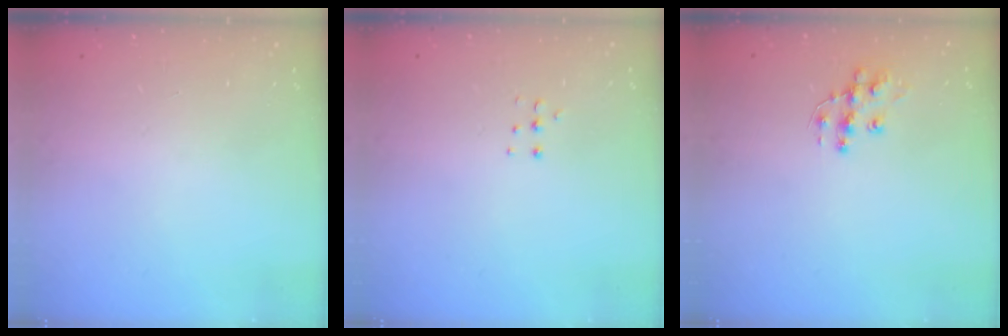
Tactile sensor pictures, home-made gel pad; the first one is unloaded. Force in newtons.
{"total": 4.0, "press": 4.0, "slide": 0.5}
{"total": 9.8, "press": 9.7, "slide": 0.5}